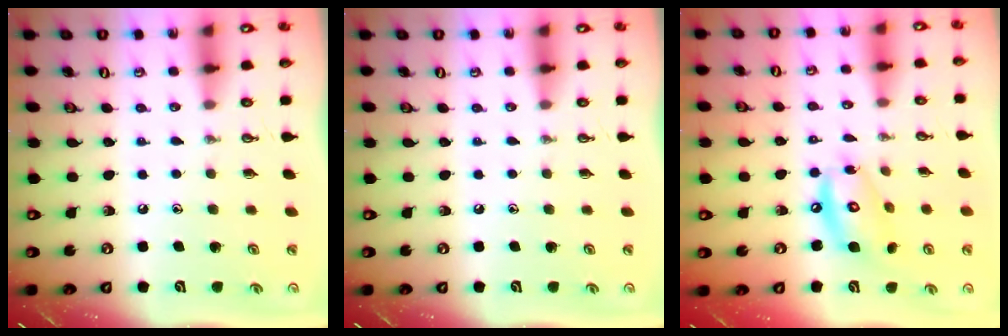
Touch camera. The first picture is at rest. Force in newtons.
{"total": 0.0}
{"total": 12.2, "press": 12.2, "slide": 1.0}